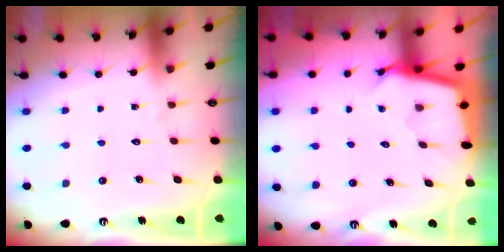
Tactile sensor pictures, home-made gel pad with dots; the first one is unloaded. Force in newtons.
{"total": 2.7, "press": 2.7, "slide": 0.1}